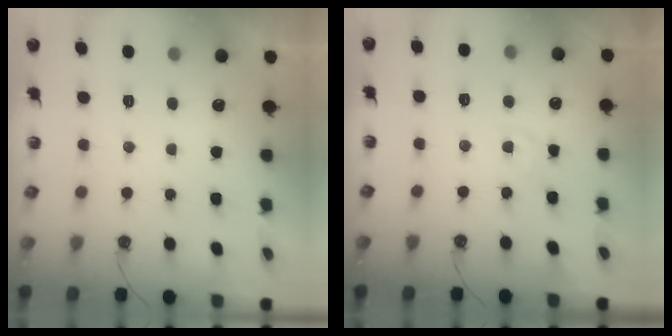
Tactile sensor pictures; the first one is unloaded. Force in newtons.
{"total": 5.3, "press": 5.3, "slide": 0.7}